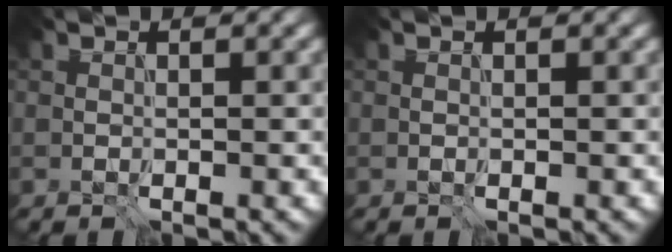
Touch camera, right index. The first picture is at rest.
{"total": 0.0}